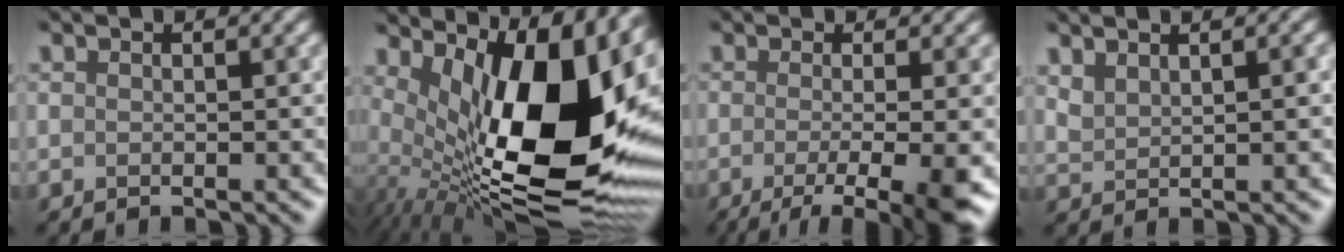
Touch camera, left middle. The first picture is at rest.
{"total": 15.7, "force": [2.1, 6.6, 14.1], "torque": [-0.224, -0.013, 0.043]}
{"total": 7.5, "force": [-3.8, 1.4, 6.2], "torque": [-0.091, -0.015, -0.062]}
{"total": 3.1, "force": [2.5, 1.2, 1.4], "torque": [-0.017, 0.017, 0.031]}